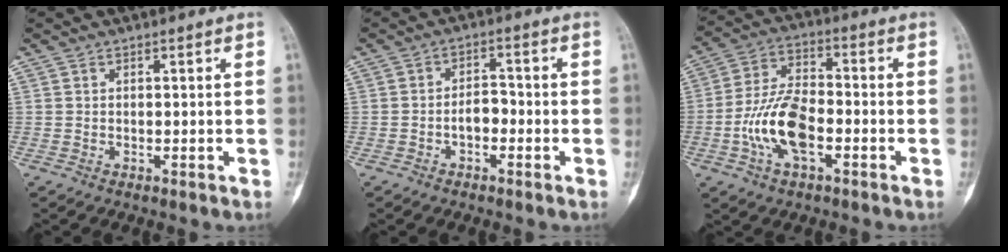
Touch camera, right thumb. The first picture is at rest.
{"total": 3.4, "force": [-1.3, 2.0, 2.4], "torque": [-0.026, 0.019, -0.030]}
{"total": 12.0, "force": [-3.6, 5.8, 9.9], "torque": [-0.191, 0.026, -0.074]}